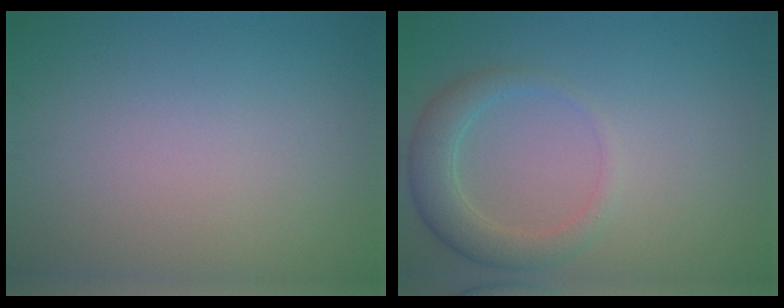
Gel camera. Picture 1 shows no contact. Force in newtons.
{"total": 2.4, "press": 2.4, "slide": 0.4}